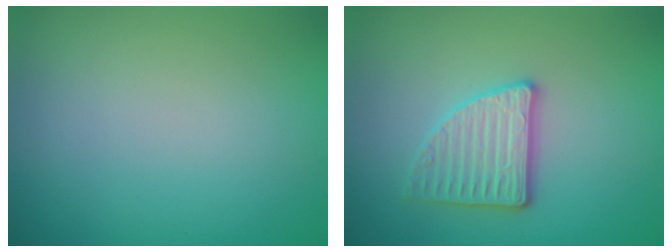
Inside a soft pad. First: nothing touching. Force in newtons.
{"total": 3.3, "press": 3.0, "slide": 1.4}